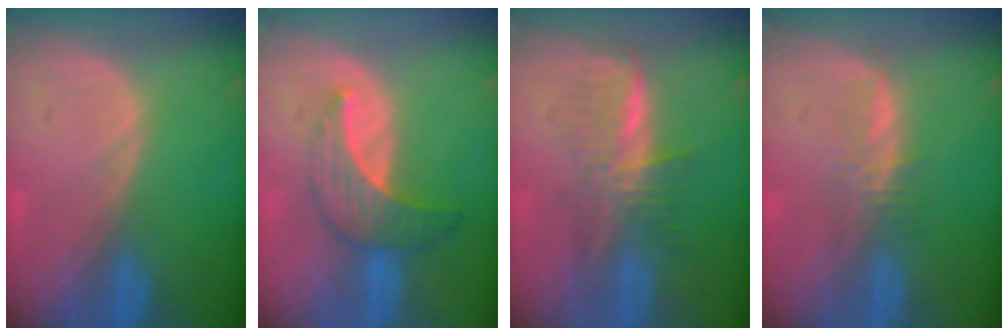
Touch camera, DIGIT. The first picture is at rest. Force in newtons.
{"total": 7.3, "press": 6.6, "slide": 3.2}
{"total": 5.9, "press": 5.7, "slide": 1.7}
{"total": 2.4, "press": 2.4, "slide": 0.2}